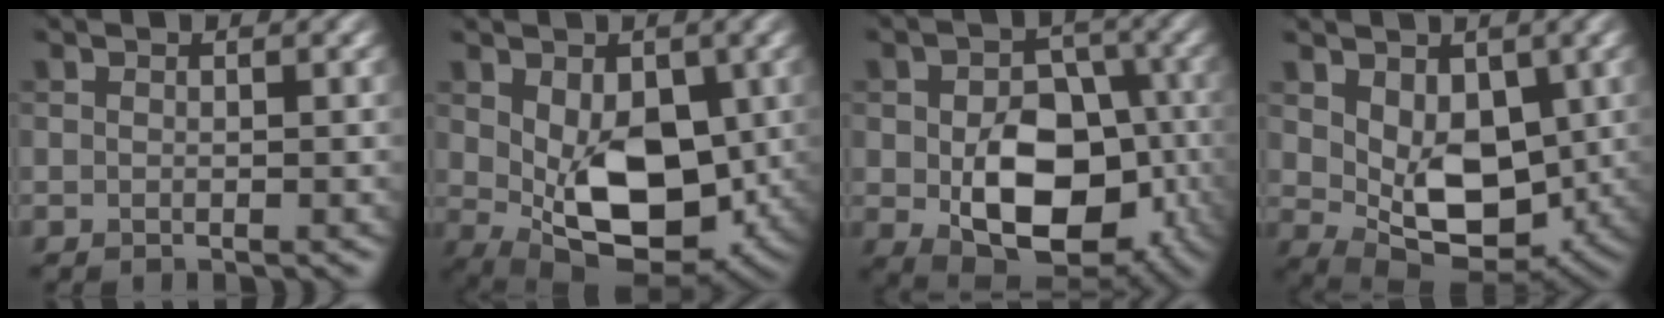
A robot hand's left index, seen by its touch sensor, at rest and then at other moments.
{"total": 8.8, "force": [0.0, 5.4, 6.9], "torque": [-0.118, -0.025, 0.015]}
{"total": 10.7, "force": [-2.2, 7.1, 7.7], "torque": [-0.127, -0.017, -0.028]}
{"total": 6.5, "force": [1.0, 4.3, 4.8], "torque": [-0.086, -0.022, 0.026]}